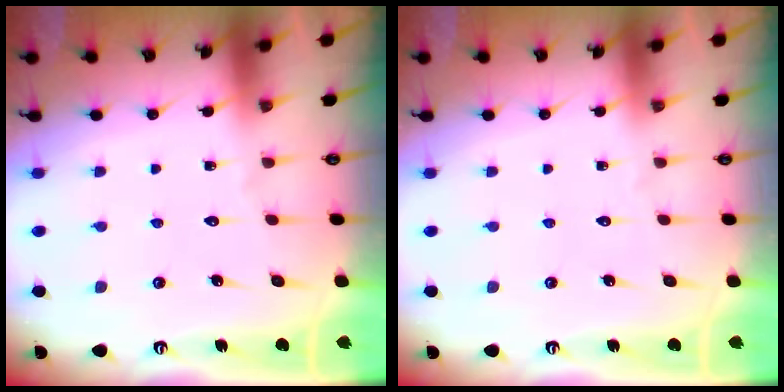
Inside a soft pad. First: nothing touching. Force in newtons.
{"total": 0.0}